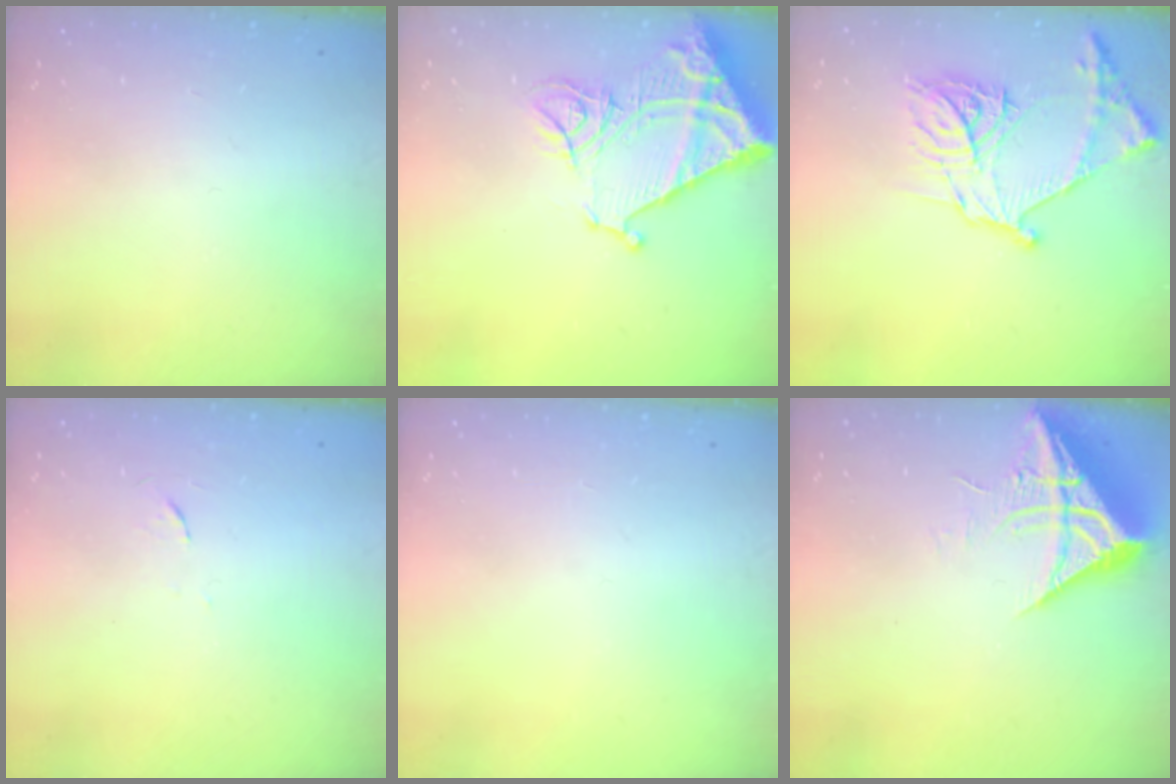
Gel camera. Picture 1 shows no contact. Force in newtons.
{"total": 17.0, "press": 16.8, "slide": 2.0}
{"total": 18.4, "press": 18.3, "slide": 1.9}
{"total": 3.7, "press": 3.4, "slide": 1.3}
{"total": 0.0}
{"total": 10.3, "press": 10.3, "slide": 1.1}